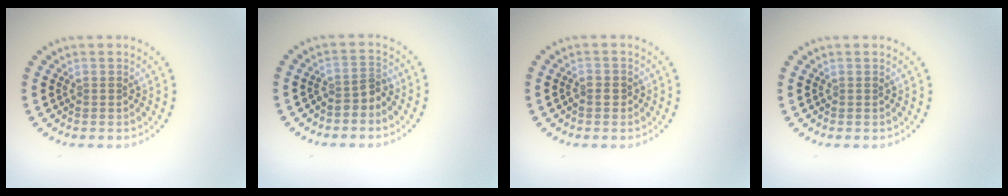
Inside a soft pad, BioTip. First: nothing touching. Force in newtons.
{"total": 2.0, "press": 1.4, "slide": 1.4}
{"total": 0.9, "press": 0.8, "slide": 0.4}
{"total": 0.0}